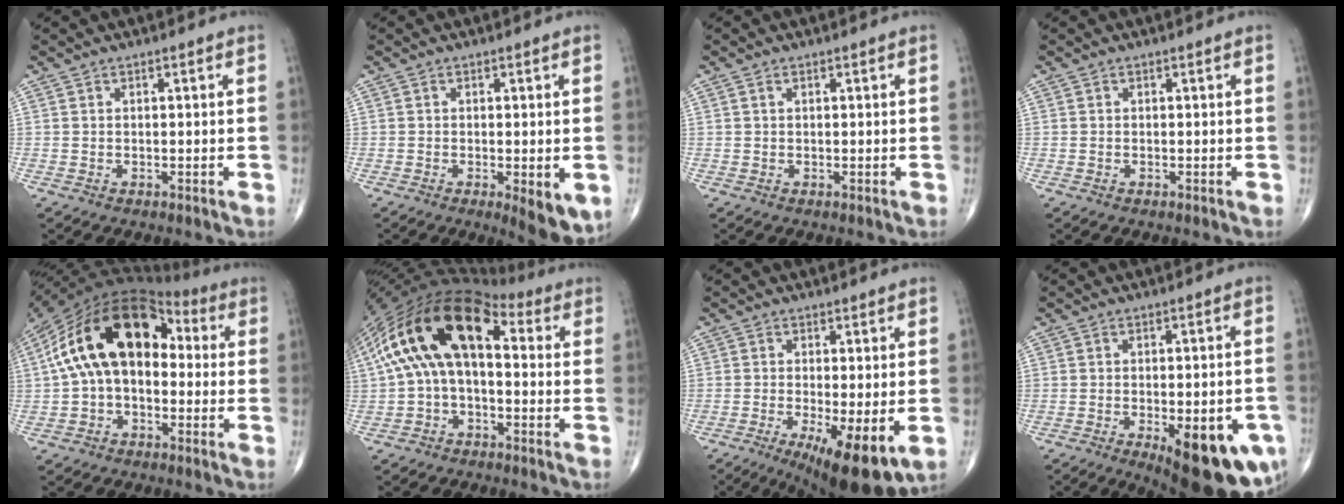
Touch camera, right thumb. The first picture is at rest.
{"total": 7.0, "force": [-1.9, 2.4, 6.2], "torque": [-0.076, -0.016, -0.025]}
{"total": 0.6, "force": [0.3, 0.3, 0.4], "torque": [-0.010, 0.005, 0.004]}
{"total": 0.0}
{"total": 18.9, "force": [1.7, 11.6, 14.8], "torque": [-0.251, 0.048, 0.016]}
{"total": 18.6, "force": [2.2, 9.9, 15.6], "torque": [-0.291, 0.053, 0.022]}
{"total": 12.7, "force": [-4.1, 3.6, 11.4], "torque": [-0.171, -0.021, -0.056]}
{"total": 18.2, "force": [-7.1, 7.0, 15.2], "torque": [-0.147, 0.001, -0.080]}